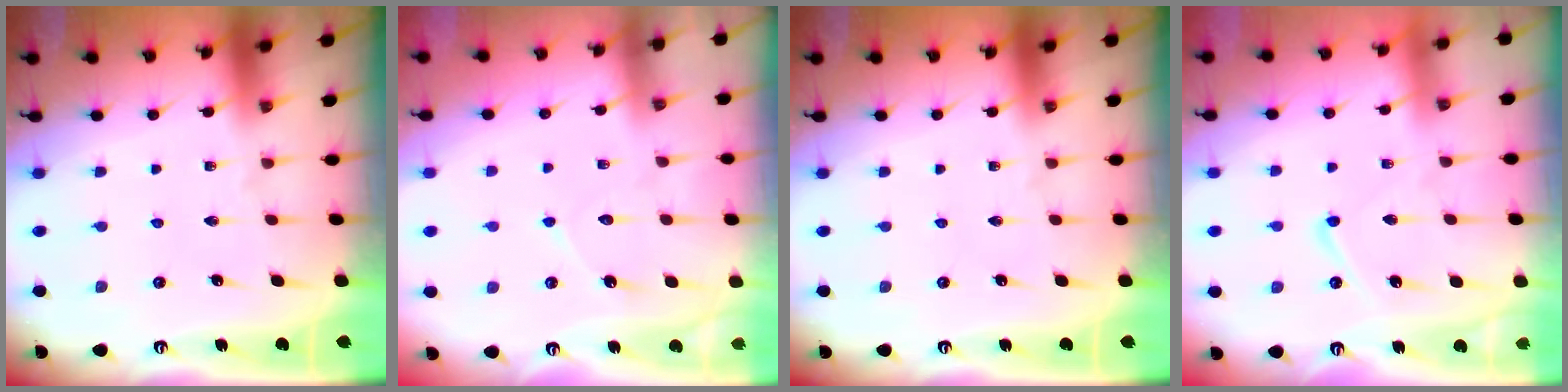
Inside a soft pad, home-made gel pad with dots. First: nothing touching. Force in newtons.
{"total": 6.1, "press": 6.1, "slide": 0.5}
{"total": 0.0}
{"total": 7.6, "press": 7.5, "slide": 0.8}